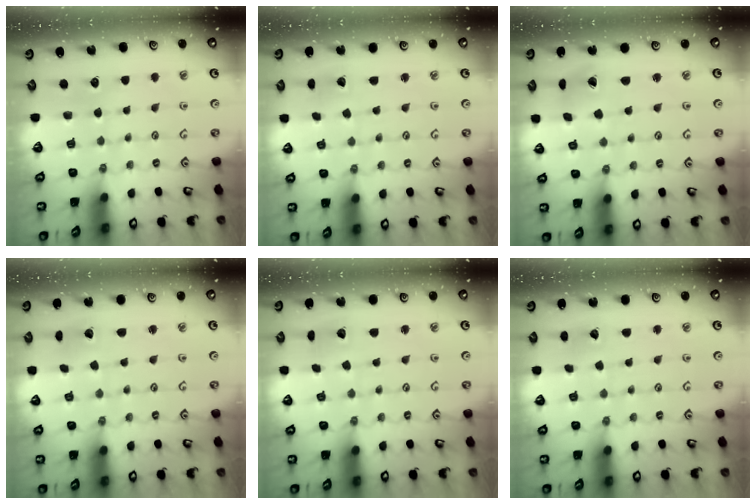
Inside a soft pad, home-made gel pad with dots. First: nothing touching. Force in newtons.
{"total": 2.6, "press": 2.6, "slide": 0.4}
{"total": 2.9, "press": 2.9, "slide": 0.4}
{"total": 2.0, "press": 2.0, "slide": 0.1}
{"total": 5.3, "press": 5.3, "slide": 0.5}
{"total": 2.8, "press": 2.8, "slide": 0.2}